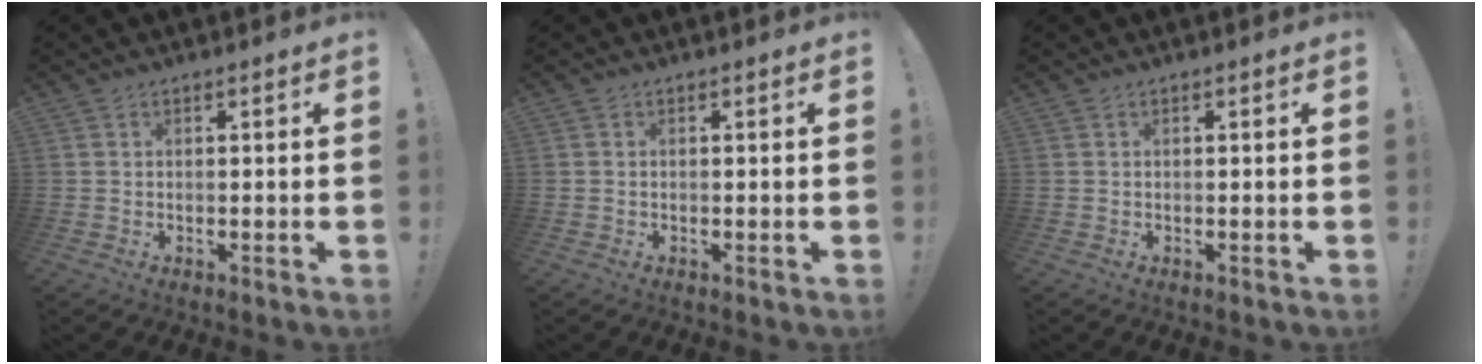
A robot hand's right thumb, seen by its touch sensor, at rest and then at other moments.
{"total": 0.0}
{"total": 0.0}